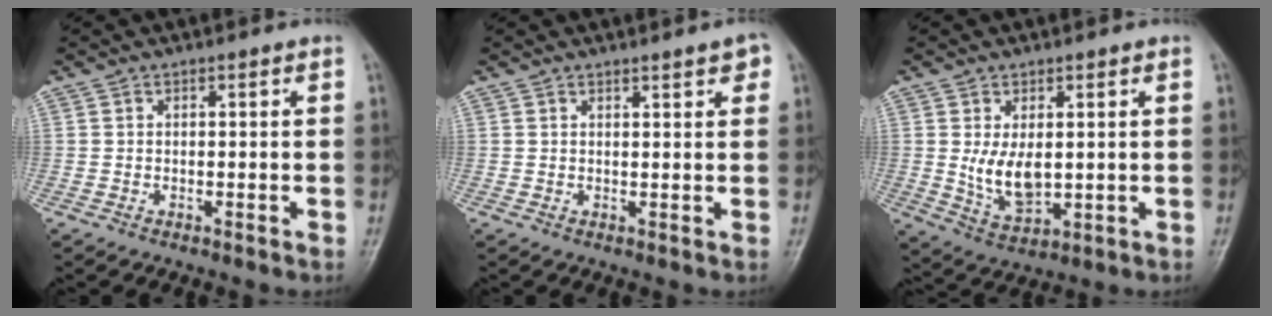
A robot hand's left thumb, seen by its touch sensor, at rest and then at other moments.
{"total": 2.4, "force": [1.6, 0.8, 1.6], "torque": [-0.011, -0.005, 0.018]}
{"total": 7.0, "force": [0.8, 4.1, 5.6], "torque": [-0.090, -0.019, 0.028]}